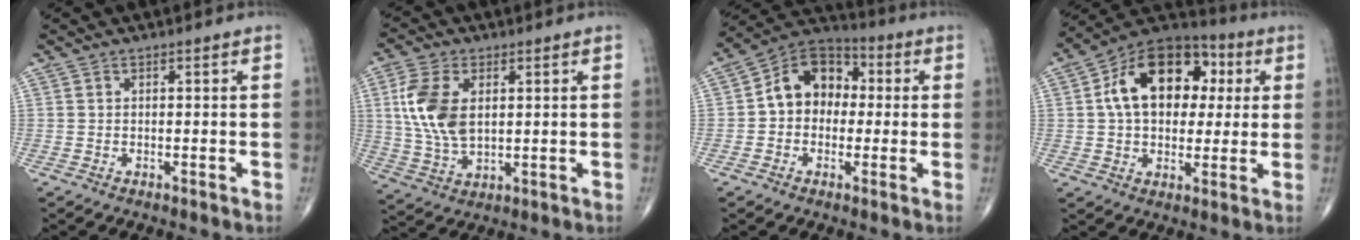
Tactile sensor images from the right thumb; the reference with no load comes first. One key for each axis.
{"total": 11.7, "fx": 2.3, "fy": 6.9, "fz": 9.2, "tx": -0.189, "ty": -0.007, "tz": 0.049}
{"total": 11.8, "fx": 0.6, "fy": 9.2, "fz": 7.3, "tx": -0.085, "ty": 0.036, "tz": -0.007}
{"total": 18.4, "fx": 3.6, "fy": 12.4, "fz": 13.1, "tx": -0.178, "ty": 0.021, "tz": 0.051}